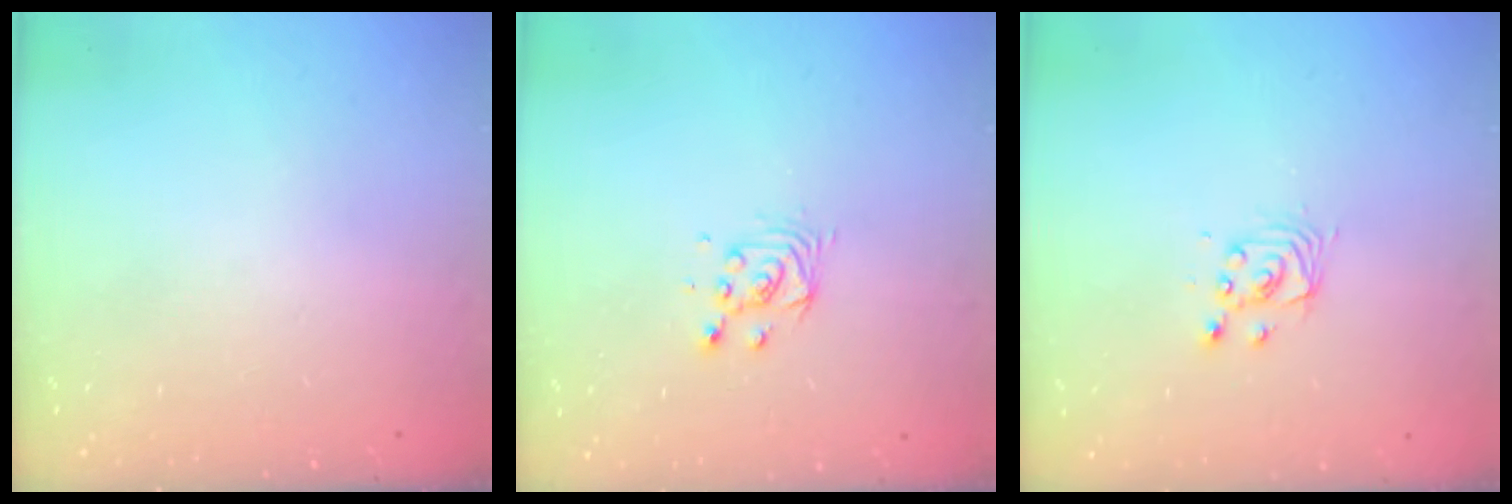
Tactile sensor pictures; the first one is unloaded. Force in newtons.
{"total": 3.9, "press": 3.9, "slide": 0.3}
{"total": 3.2, "press": 3.2, "slide": 0.2}